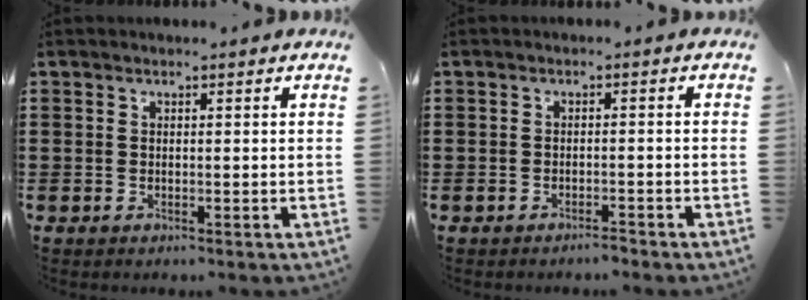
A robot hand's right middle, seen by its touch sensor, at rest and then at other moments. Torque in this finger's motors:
{"motor_torque": [0.01, -0.01, 0.00, 0.00]}